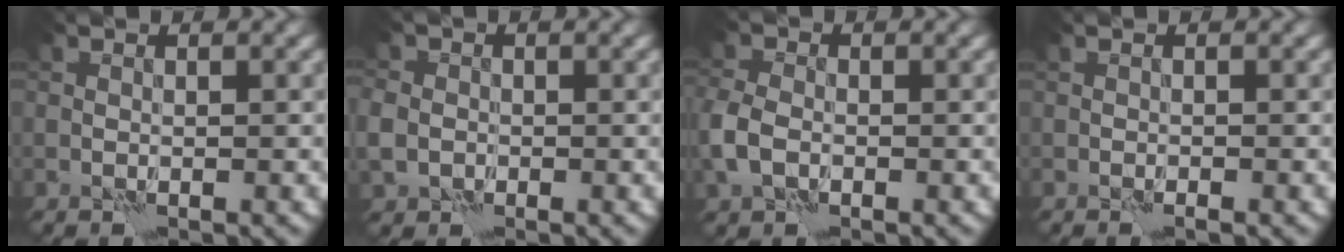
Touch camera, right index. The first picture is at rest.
{"total": 3.0, "force": [-0.6, 2.6, 1.2], "torque": [-0.025, -0.005, -0.016]}
{"total": 3.7, "force": [-1.2, 2.6, 2.4], "torque": [-0.066, 0.000, -0.035]}
{"total": 0.6, "force": [-0.5, 0.0, 0.4], "torque": [-0.006, 0.002, -0.010]}